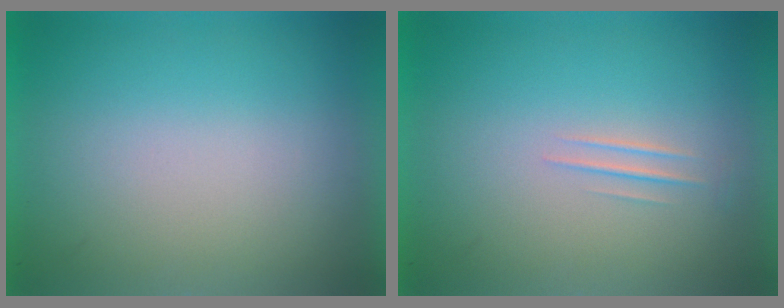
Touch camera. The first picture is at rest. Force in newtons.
{"total": 1.1}